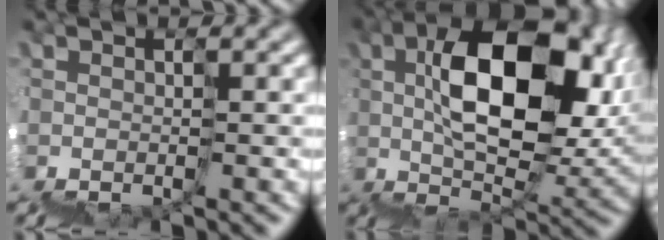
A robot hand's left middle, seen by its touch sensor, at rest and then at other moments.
{"total": 10.5, "force": [4.5, 5.4, 7.8], "torque": [-0.108, 0.035, 0.075]}